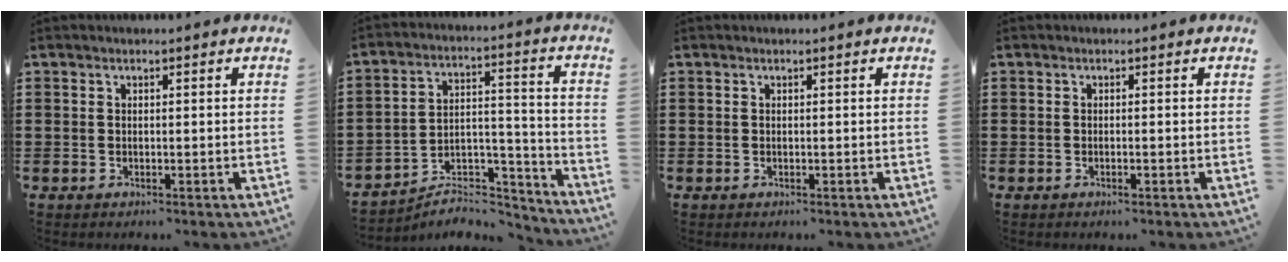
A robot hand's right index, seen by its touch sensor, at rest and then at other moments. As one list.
[{"total": 6.9, "force": [-6.3, 2.0, 2.1], "torque": [-0.028, 0.016, -0.119]}, {"total": 0.0}, {"total": 0.6, "force": [-0.2, -0.1, 0.6], "torque": [-0.010, -0.005, -0.002]}]